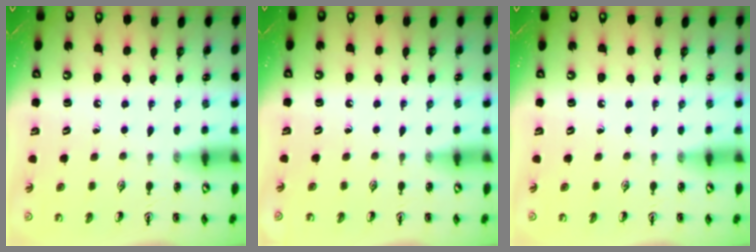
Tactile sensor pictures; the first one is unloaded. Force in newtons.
{"total": 0.0}
{"total": 0.0}